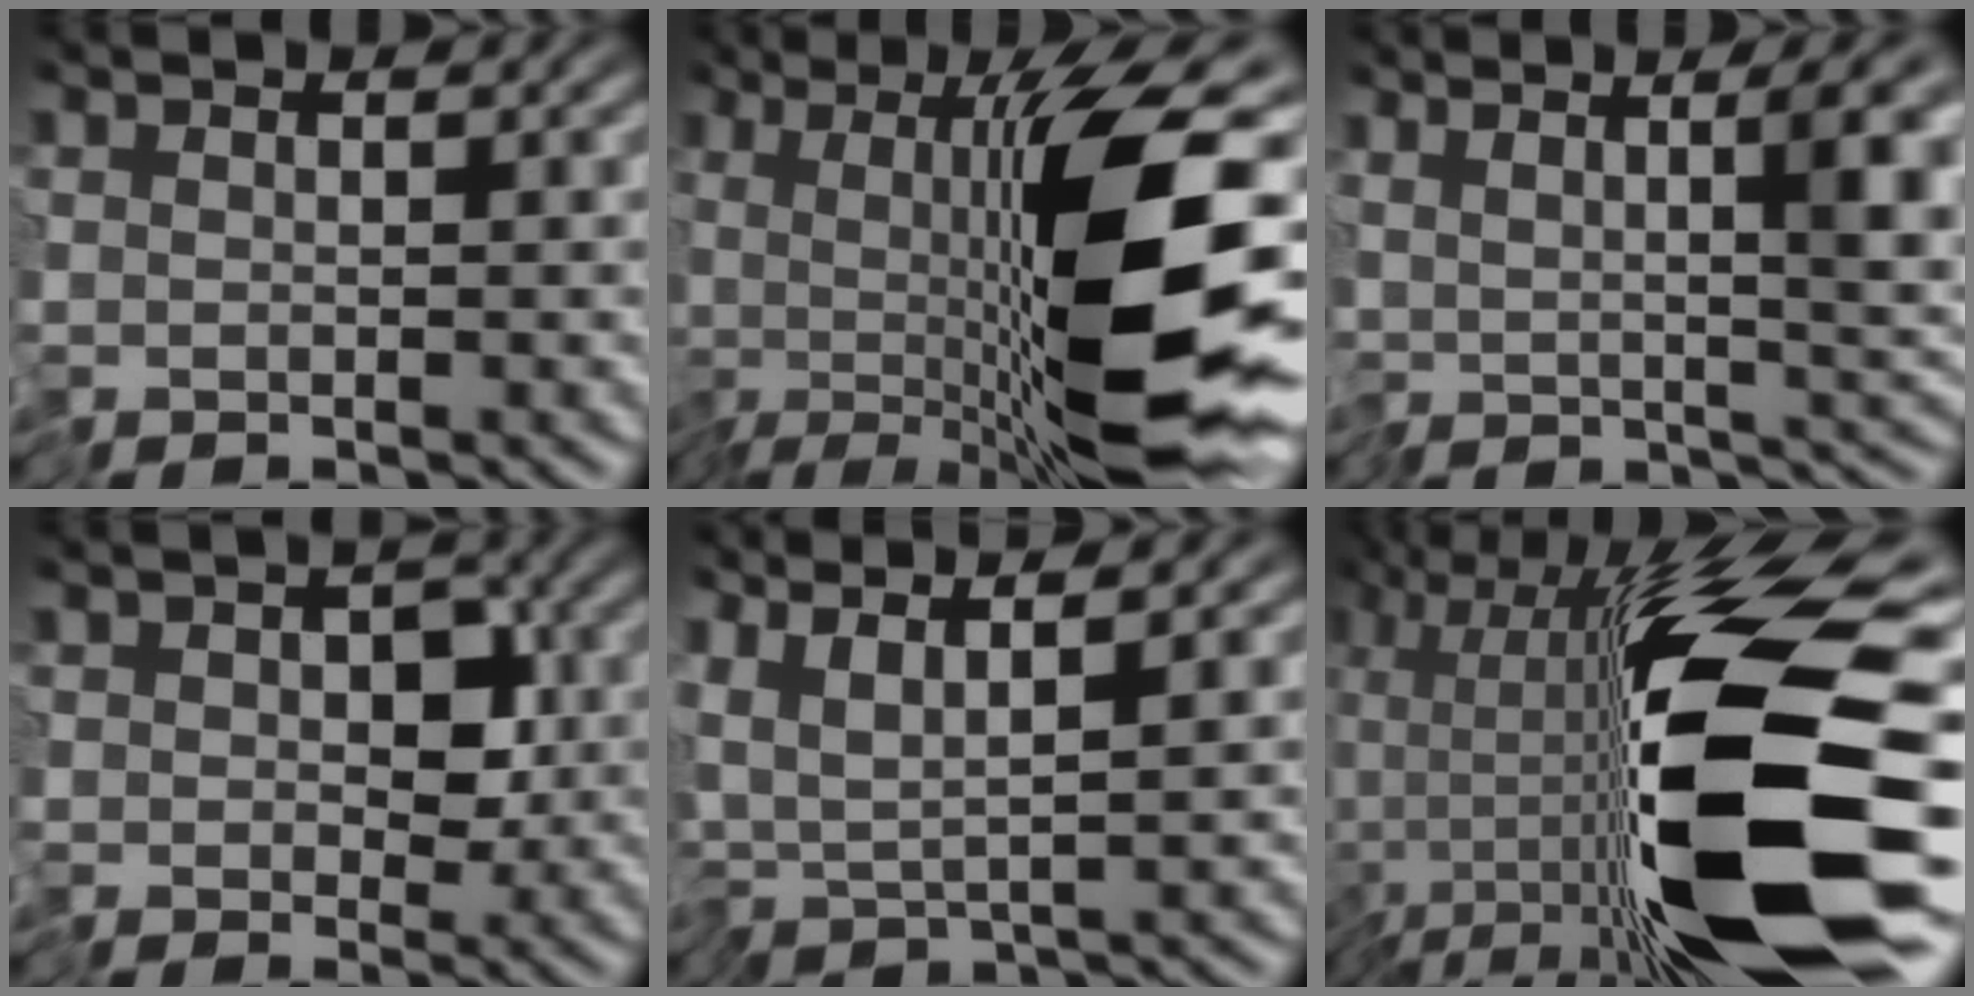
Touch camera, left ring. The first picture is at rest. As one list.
[{"total": 15.2, "force": [-2.9, 3.3, 14.6], "torque": [-0.223, 0.012, -0.062]}, {"total": 7.7, "force": [2.0, 1.9, 7.2], "torque": [-0.118, 0.003, 0.035]}, {"total": 4.2, "force": [-0.6, 3.1, 2.7], "torque": [-0.044, 0.001, -0.019]}, {"total": 3.9, "force": [0.5, 0.6, 3.8], "torque": [-0.077, 0.007, -0.001]}, {"total": 18.1, "force": [-6.6, 4.7, 16.2], "torque": [-0.289, 0.011, -0.124]}]